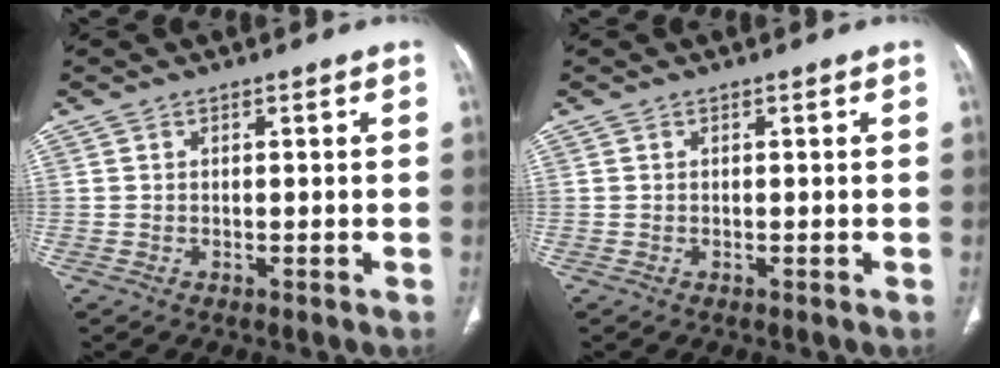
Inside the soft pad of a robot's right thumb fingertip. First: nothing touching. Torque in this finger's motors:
{"motor_torque": [-0.02, 0.02, -0.01, 0.01, 0.00]}